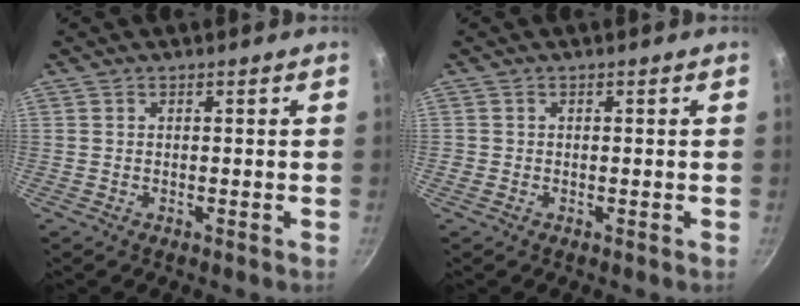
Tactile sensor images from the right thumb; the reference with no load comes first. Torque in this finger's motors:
{"motor_torque": [0.37, -0.14, -0.06, 0.20, 0.00]}